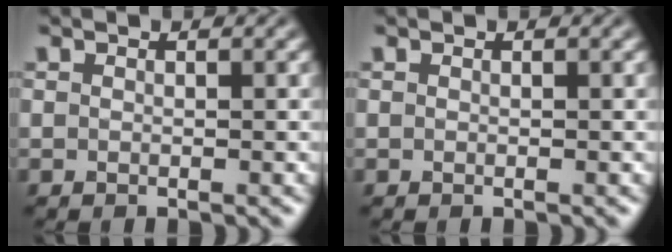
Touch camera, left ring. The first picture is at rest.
{"total": 0.0}